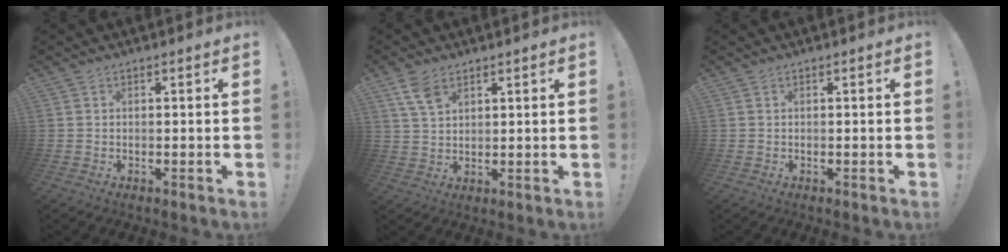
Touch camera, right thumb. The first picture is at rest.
{"total": 6.1, "force": [3.6, 3.3, 3.6], "torque": [-0.065, -0.013, 0.069]}
{"total": 0.0}